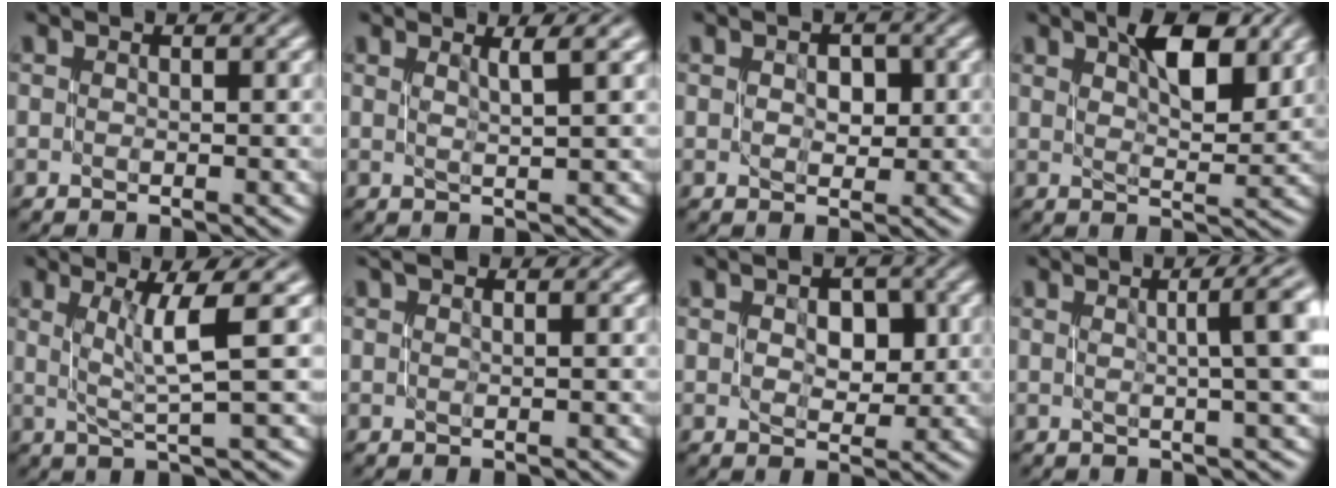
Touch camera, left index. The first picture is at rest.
{"total": 1.9, "force": [1.0, 0.3, 1.6], "torque": [-0.019, 0.002, 0.014]}
{"total": 1.8, "force": [0.2, 1.4, 1.0], "torque": [-0.012, 0.001, 0.005]}
{"total": 5.8, "force": [2.9, 2.0, 4.6], "torque": [-0.061, 0.000, 0.044]}
{"total": 4.1, "force": [1.3, 0.5, 3.9], "torque": [-0.068, 0.004, 0.025]}
{"total": 1.2, "force": [0.8, 0.3, 0.8], "torque": [-0.015, 0.001, 0.002]}
{"total": 2.8, "force": [0.5, 2.0, 1.9], "torque": [-0.025, -0.002, 0.010]}
{"total": 6.0, "force": [1.1, 1.5, 5.7], "torque": [-0.051, 0.014, 0.017]}